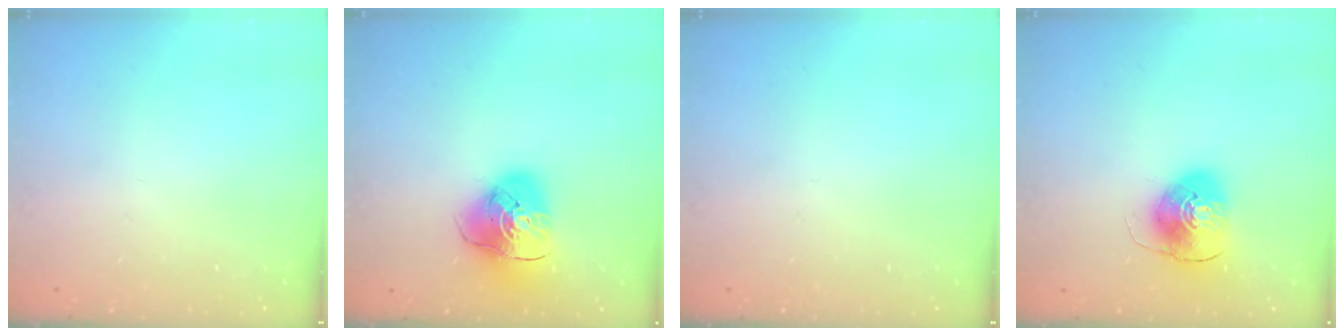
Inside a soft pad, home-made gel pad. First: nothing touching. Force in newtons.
{"total": 12.7, "press": 12.6, "slide": 1.7}
{"total": 0.0}
{"total": 8.9, "press": 8.7, "slide": 1.5}